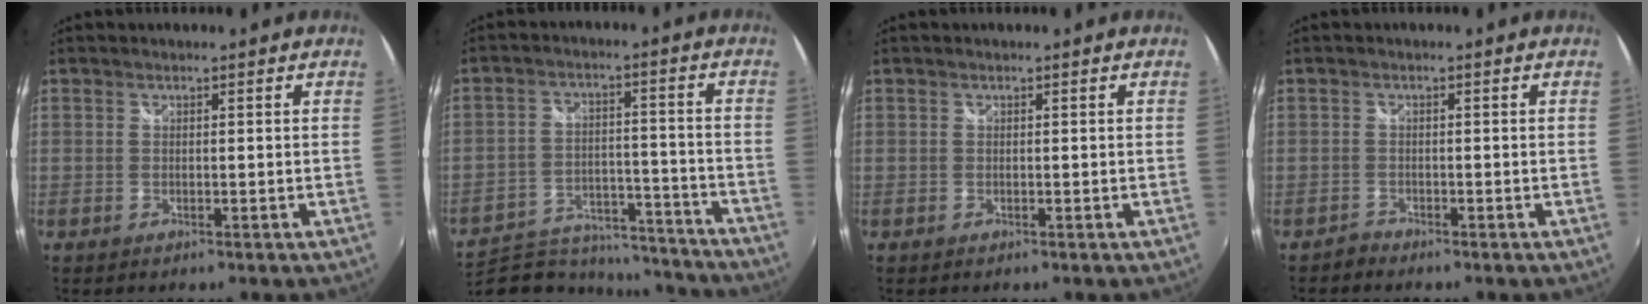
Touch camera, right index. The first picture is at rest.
{"total": 19.6, "force": [-17.0, 7.8, 6.1], "torque": [-0.135, 0.016, -0.223]}
{"total": 0.0}
{"total": 2.1, "force": [-2.1, 0.3, -0.1], "torque": [-0.006, -0.002, -0.044]}